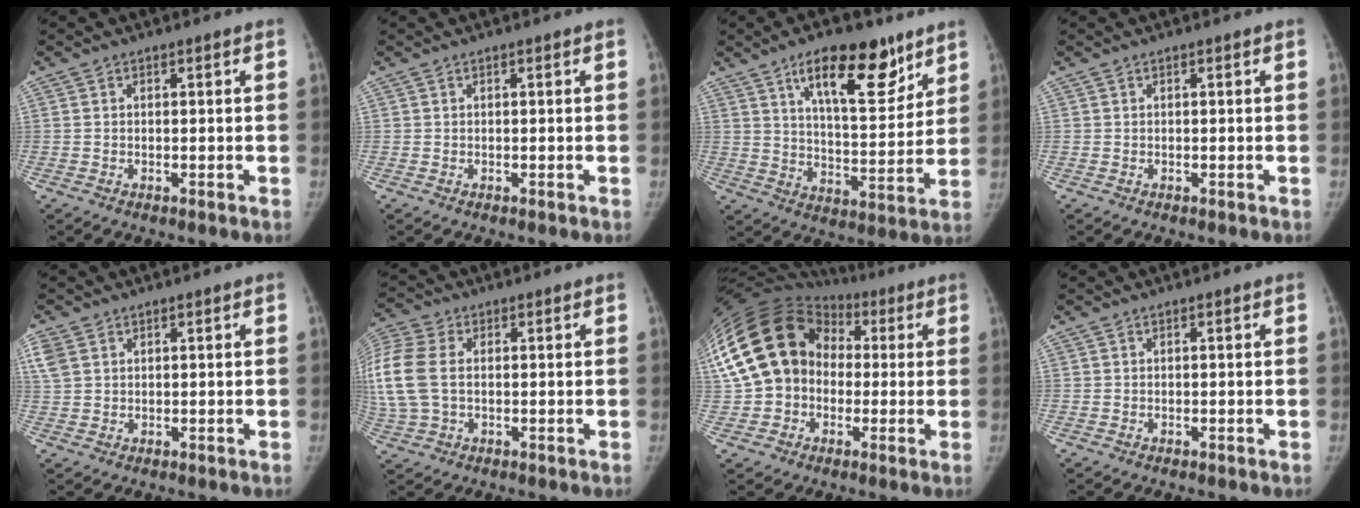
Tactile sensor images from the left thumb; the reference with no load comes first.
{"total": 0.0}
{"total": 16.5, "force": [9.8, 6.5, 11.5], "torque": [-0.135, -0.053, 0.158]}
{"total": 0.0}
{"total": 4.9, "force": [2.2, 3.4, 2.8], "torque": [-0.078, 0.011, 0.052]}
{"total": 14.2, "force": [1.1, 9.4, 10.5], "torque": [-0.282, 0.014, 0.023]}
{"total": 24.9, "force": [2.4, 20.3, 14.2], "torque": [-0.315, 0.068, 0.049]}
{"total": 0.0}